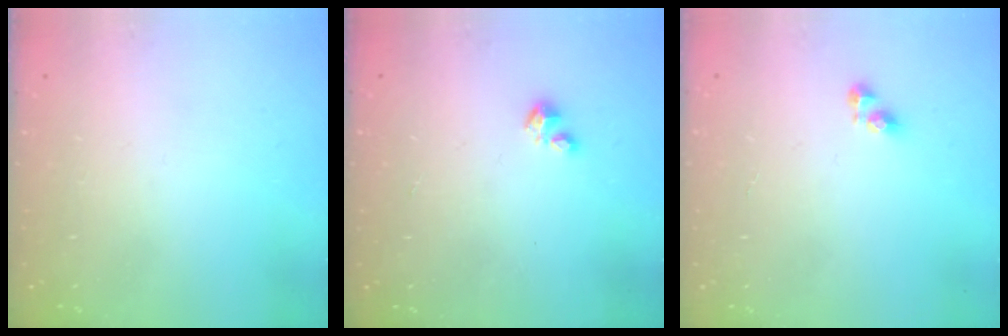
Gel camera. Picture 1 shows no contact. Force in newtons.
{"total": 1.3, "press": 1.2, "slide": 0.4}
{"total": 5.0, "press": 5.0, "slide": 0.5}